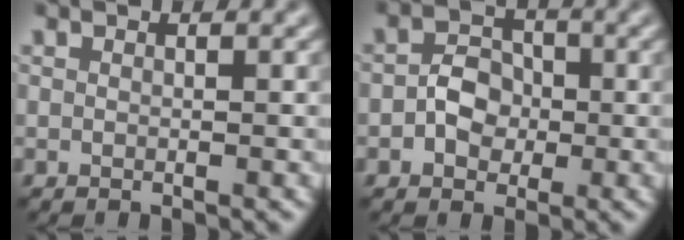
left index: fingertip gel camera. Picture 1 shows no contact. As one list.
[{"total": 3.0, "force": [-0.7, 2.4, 1.7], "torque": [-0.024, 0.003, -0.016]}]